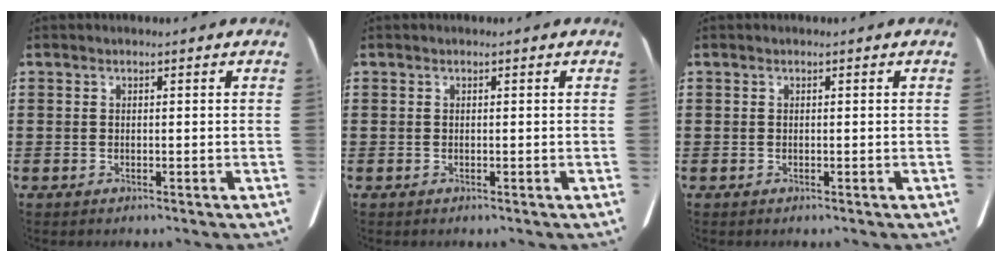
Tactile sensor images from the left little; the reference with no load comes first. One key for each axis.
{"total": 0.0}
{"total": 0.0}